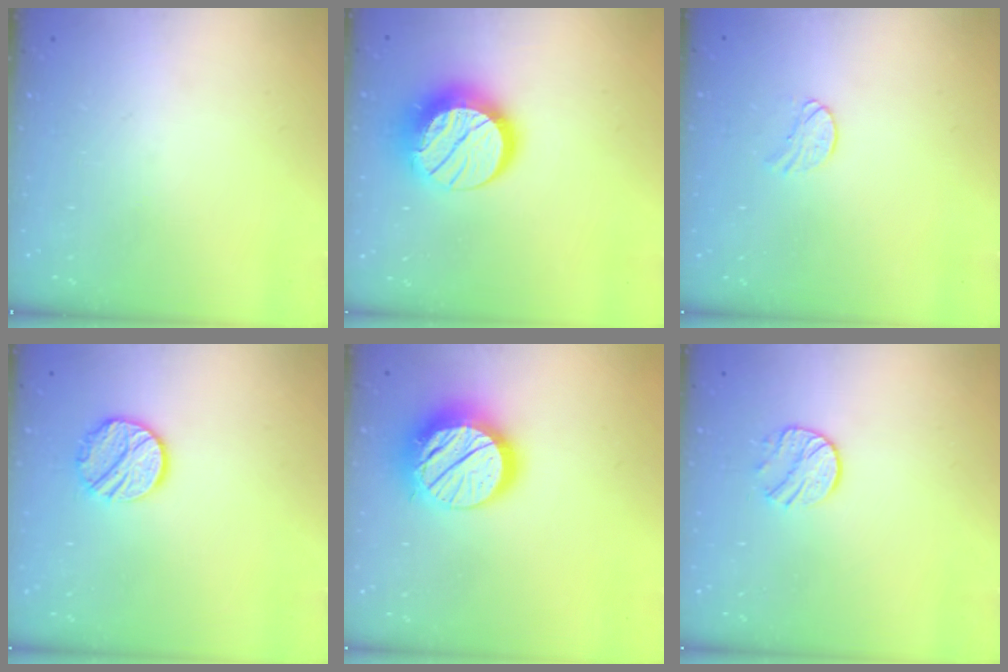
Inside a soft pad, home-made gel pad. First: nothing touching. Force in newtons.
{"total": 15.4, "press": 15.3, "slide": 1.0}
{"total": 5.8, "press": 5.8, "slide": 0.5}
{"total": 10.1, "press": 10.1, "slide": 0.5}
{"total": 19.0, "press": 18.9, "slide": 1.5}
{"total": 8.7, "press": 8.7, "slide": 0.5}